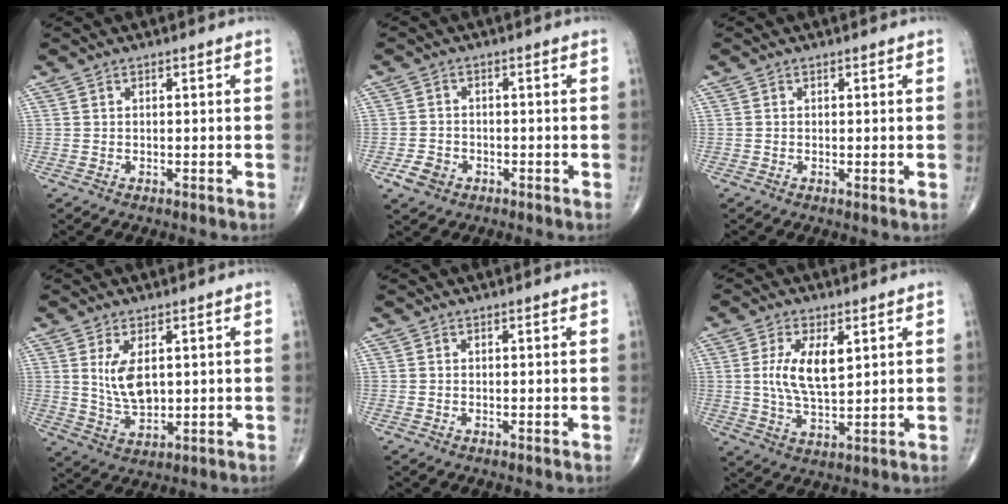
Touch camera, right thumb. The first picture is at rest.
{"total": 3.5, "force": [-1.7, 2.7, 1.5], "torque": [-0.021, 0.011, -0.028]}
{"total": 0.5, "force": [0.1, 0.1, 0.5], "torque": [-0.008, -0.002, -0.001]}
{"total": 7.0, "force": [1.7, 3.6, 5.8], "torque": [-0.102, -0.016, 0.044]}
{"total": 0.0}
{"total": 9.0, "force": [2.2, 4.0, 7.7], "torque": [-0.143, -0.013, 0.045]}